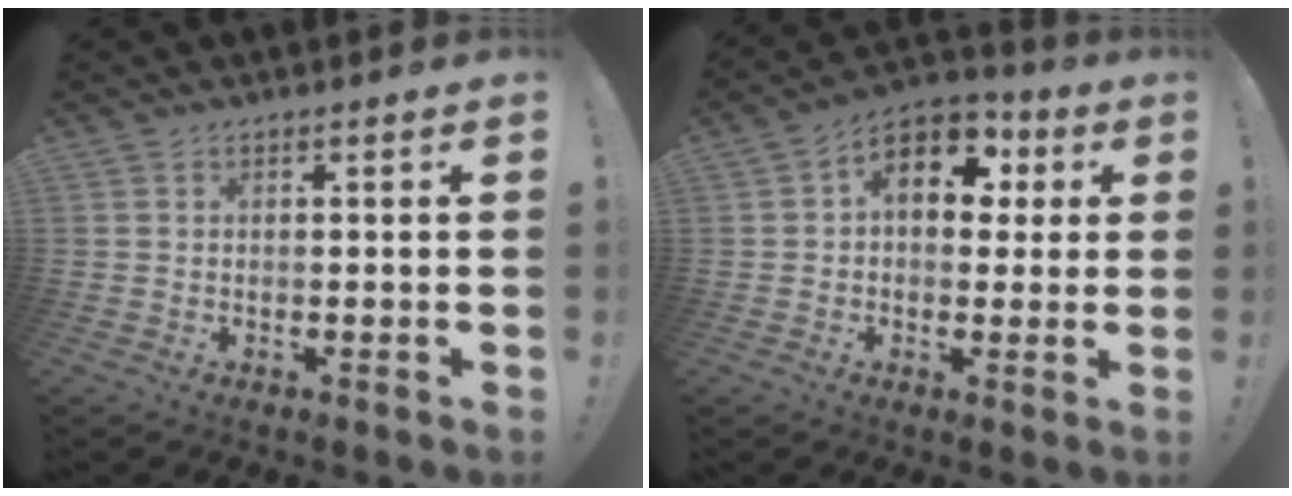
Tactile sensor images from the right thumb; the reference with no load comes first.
{"total": 11.8, "force": [3.2, 8.3, 7.7], "torque": [-0.114, 0.004, 0.062]}